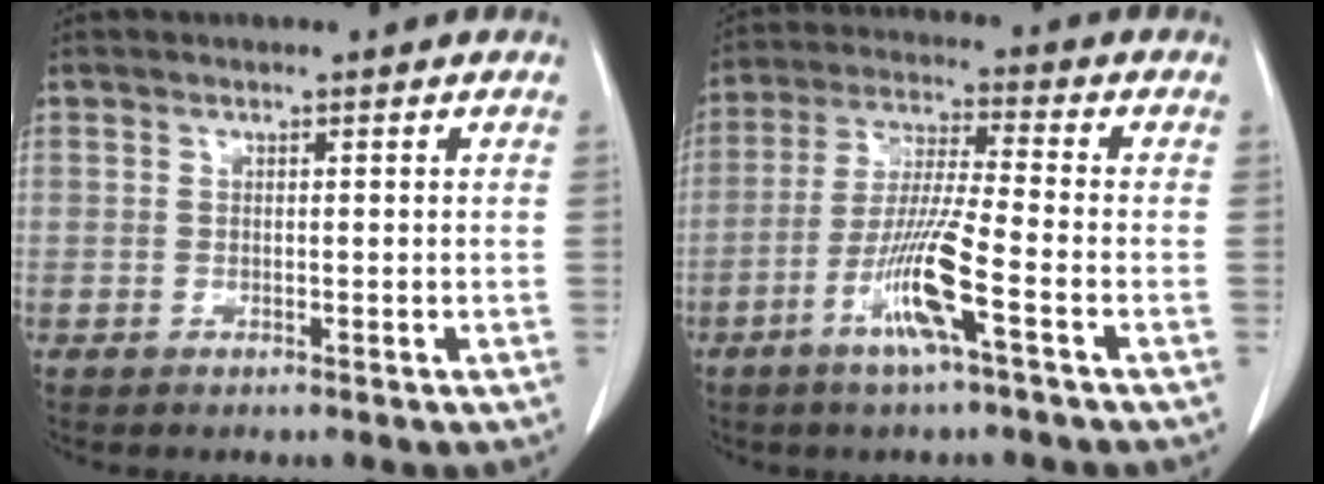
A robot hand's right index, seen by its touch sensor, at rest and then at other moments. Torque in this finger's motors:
{"motor_torque": [0.68, -0.56, 0.25, 0.15]}